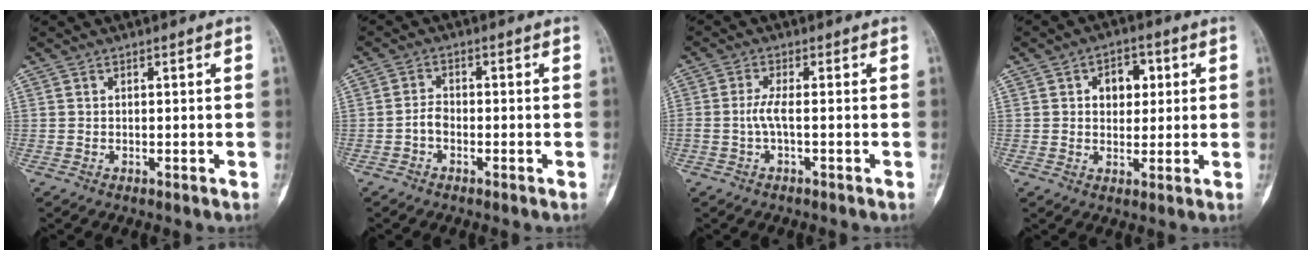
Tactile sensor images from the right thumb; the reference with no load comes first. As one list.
[{"total": 2.2, "force": [-1.0, 1.4, 1.4], "torque": [-0.024, 0.011, -0.025]}, {"total": 2.8, "force": [-0.6, 0.4, 2.7], "torque": [-0.067, -0.001, -0.015]}, {"total": 6.4, "force": [1.7, 4.5, 4.1], "torque": [-0.023, 0.001, 0.021]}]